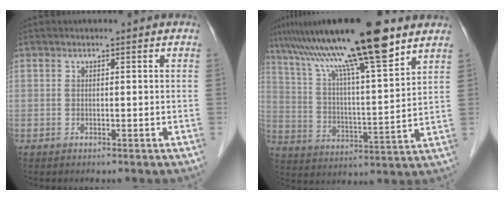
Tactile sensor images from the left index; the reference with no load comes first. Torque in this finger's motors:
{"motor_torque": [0.62, -0.74, 1.05, 0.21]}